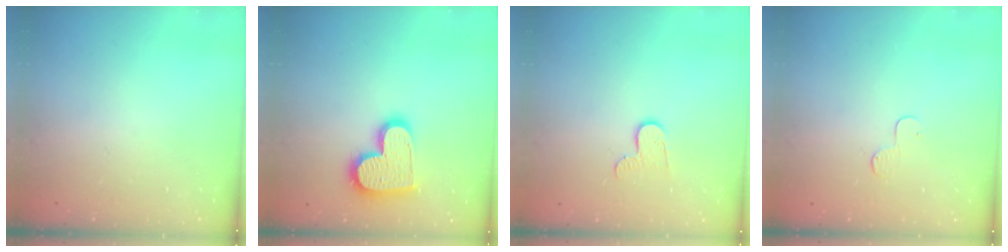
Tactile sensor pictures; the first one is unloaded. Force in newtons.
{"total": 16.0, "press": 16.0, "slide": 1.0}
{"total": 6.9, "press": 6.9, "slide": 0.7}
{"total": 3.7, "press": 3.7, "slide": 0.3}